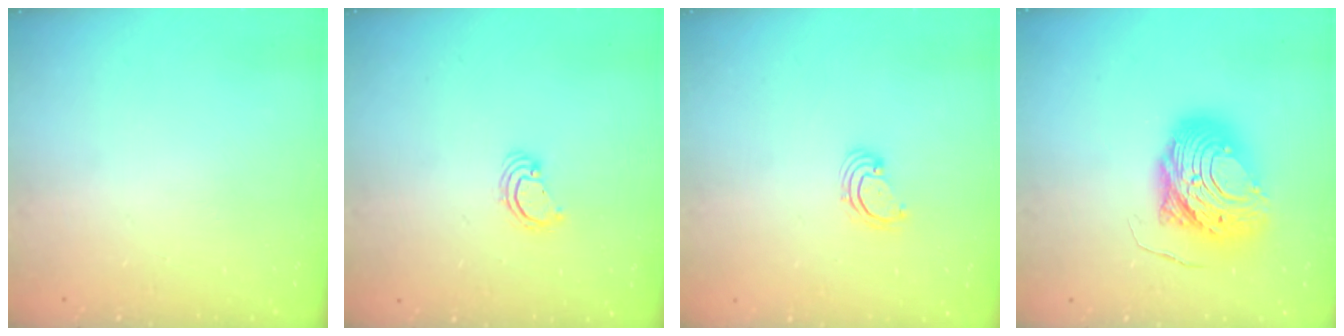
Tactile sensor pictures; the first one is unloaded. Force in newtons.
{"total": 2.2, "press": 2.2, "slide": 0.2}
{"total": 2.7, "press": 2.6, "slide": 0.6}
{"total": 12.6, "press": 12.6, "slide": 1.3}